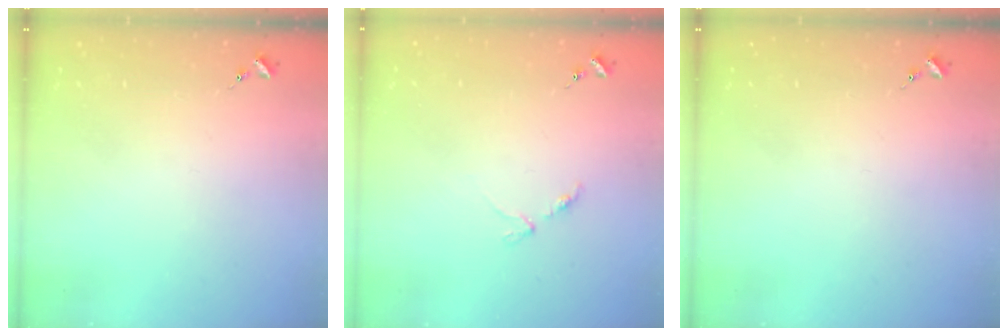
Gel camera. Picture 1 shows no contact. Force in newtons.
{"total": 3.4, "press": 3.4, "slide": 0.5}
{"total": 0.0}